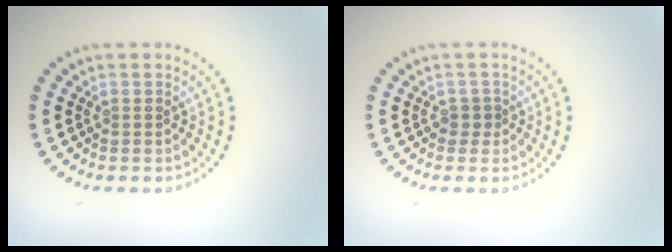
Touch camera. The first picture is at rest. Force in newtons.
{"total": 0.7, "press": 0.5, "slide": 0.5}